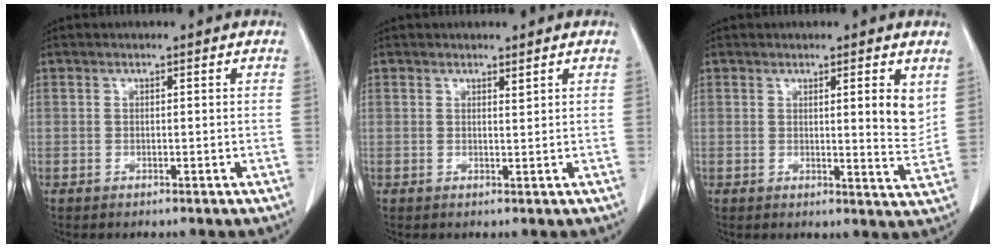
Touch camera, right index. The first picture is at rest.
{"total": 0.7, "force": [0.6, -0.1, 0.3], "torque": [-0.011, -0.007, 0.010]}
{"total": 4.7, "force": [1.9, 0.5, 4.3], "torque": [-0.057, -0.016, 0.024]}